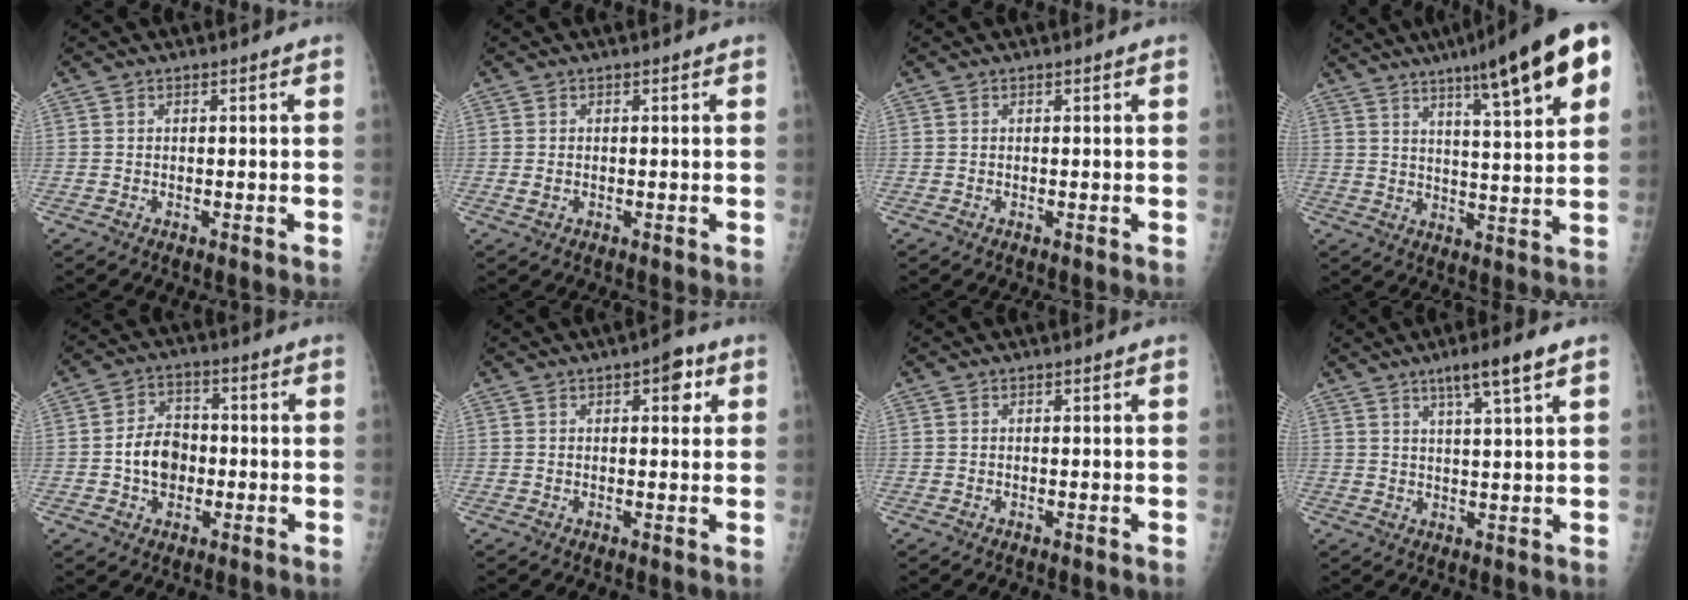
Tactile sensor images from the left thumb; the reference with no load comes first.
{"total": 1.1, "force": [-0.2, 0.8, 0.7], "torque": [-0.018, 0.001, -0.002]}
{"total": 0.0}
{"total": 17.1, "force": [9.0, 2.4, 14.4], "torque": [-0.187, -0.028, 0.124]}
{"total": 7.8, "force": [-1.2, 6.0, 4.9], "torque": [-0.059, 0.019, -0.024]}
{"total": 4.2, "force": [1.7, 2.0, 3.2], "torque": [-0.025, 0.001, 0.015]}
{"total": 0.0}
{"total": 6.8, "force": [4.0, 0.2, 5.5], "torque": [-0.095, -0.013, 0.070]}